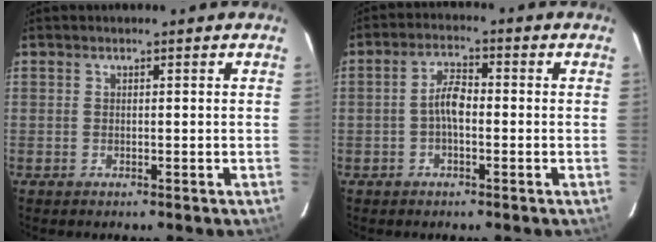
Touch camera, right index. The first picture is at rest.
{"total": 4.0, "force": [-0.9, 1.7, 3.5], "torque": [-0.070, 0.013, -0.018]}